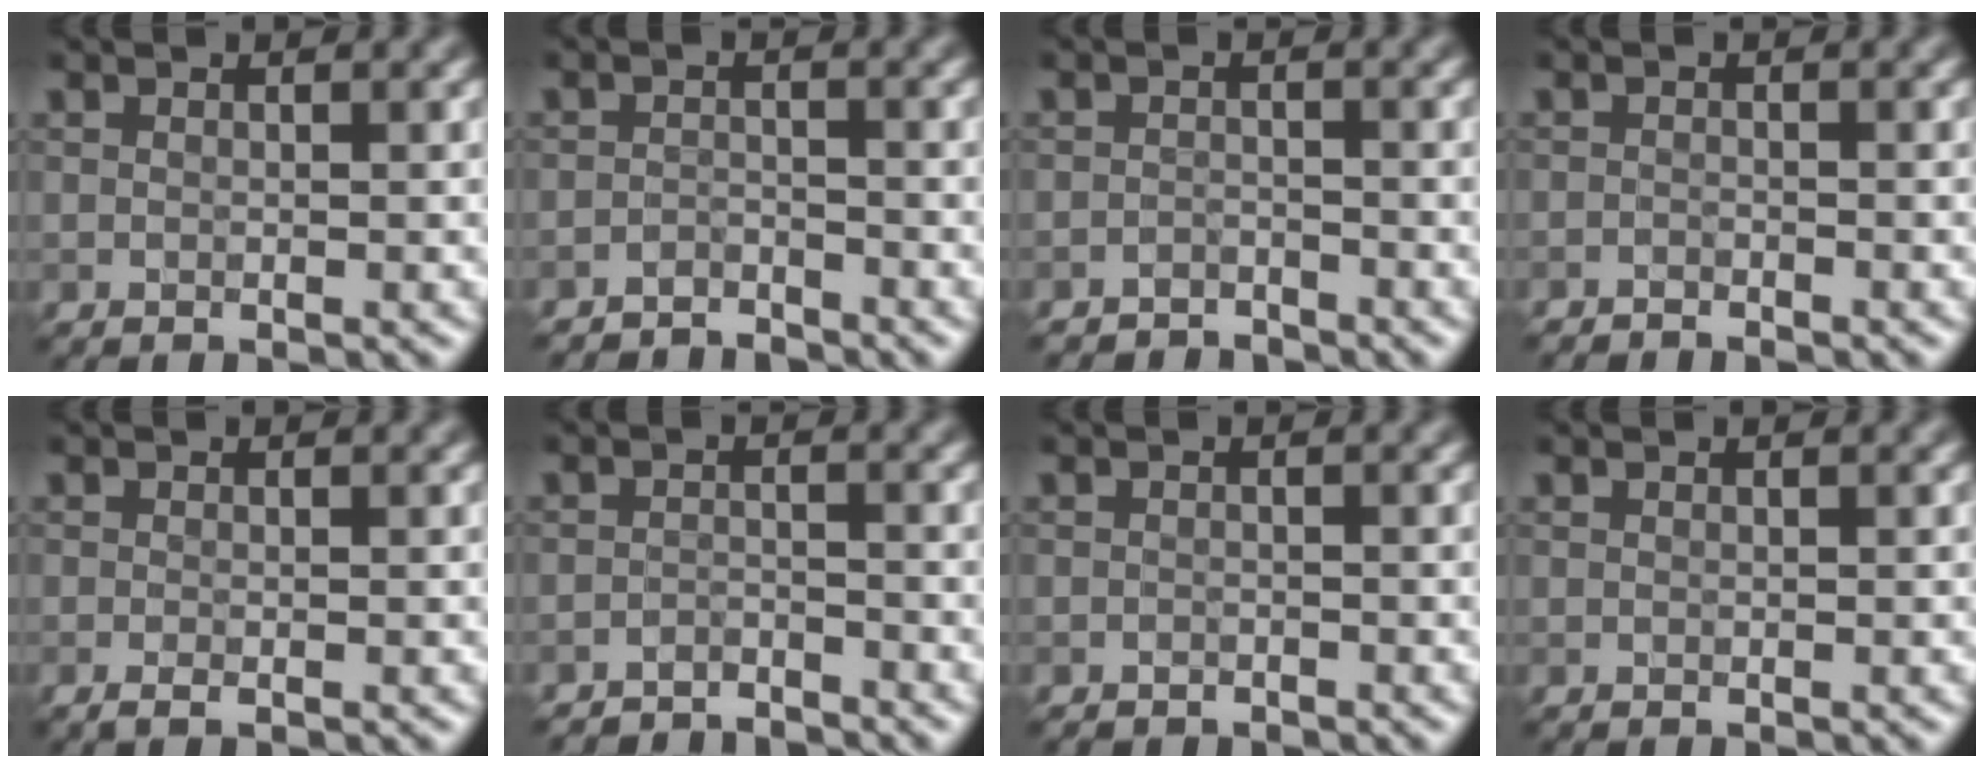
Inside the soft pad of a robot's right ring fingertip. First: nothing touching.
{"total": 2.7, "force": [-2.7, 0.5, 0.3], "torque": [-0.001, -0.003, -0.052]}
{"total": 2.4, "force": [-2.3, 0.5, 0.1], "torque": [0.004, 0.000, -0.044]}
{"total": 1.3, "force": [-1.3, 0.1, 0.1], "torque": [0.002, -0.005, -0.024]}
{"total": 1.0, "force": [-0.4, 0.2, 0.9], "torque": [-0.016, -0.005, -0.009]}
{"total": 3.4, "force": [-3.3, 0.5, 0.4], "torque": [-0.005, -0.007, -0.059]}
{"total": 0.7, "force": [-0.6, 0.3, 0.0], "torque": [0.004, -0.001, -0.010]}
{"total": 0.0}